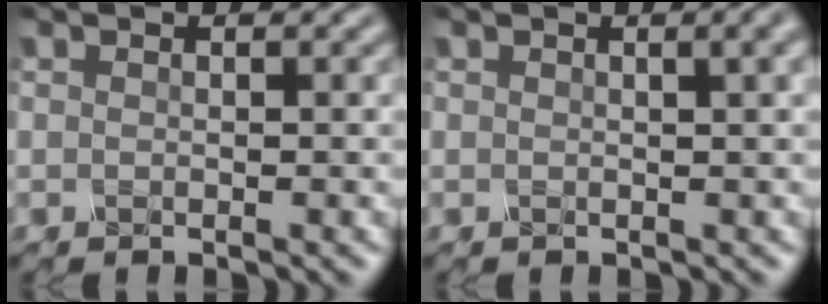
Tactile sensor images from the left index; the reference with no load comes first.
{"total": 5.5, "force": [2.3, 2.7, 4.2], "torque": [-0.019, 0.045, 0.005]}